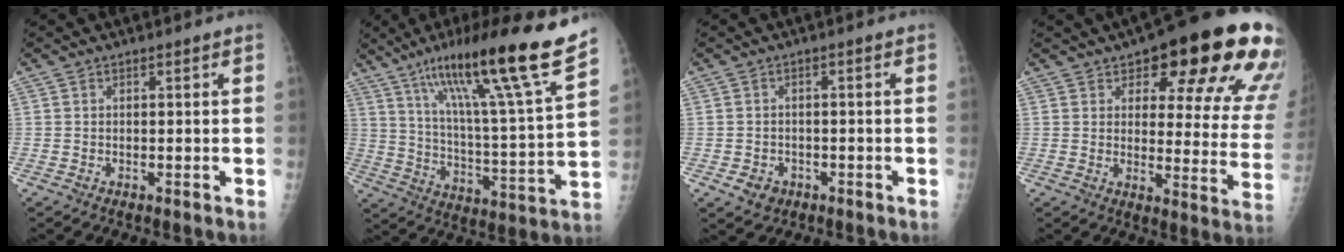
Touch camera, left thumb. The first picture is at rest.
{"total": 22.7, "force": [15.6, 0.9, 16.5], "torque": [-0.245, -0.063, 0.254]}
{"total": 3.5, "force": [-1.6, 2.9, 1.2], "torque": [-0.008, 0.010, -0.017]}
{"total": 23.9, "force": [13.5, 8.2, 17.9], "torque": [-0.187, -0.044, 0.165]}